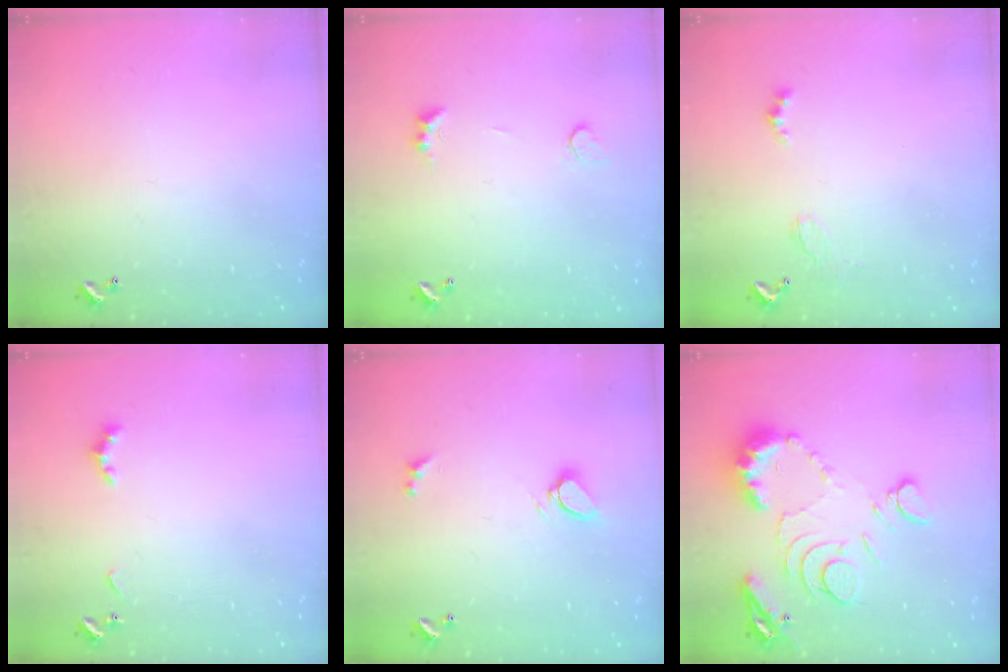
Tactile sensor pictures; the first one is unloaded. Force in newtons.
{"total": 2.7, "press": 2.6, "slide": 0.8}
{"total": 1.5, "press": 1.5, "slide": 0.5}
{"total": 2.9, "press": 2.8, "slide": 0.6}
{"total": 5.1, "press": 5.0, "slide": 0.8}
{"total": 12.8, "press": 12.7, "slide": 1.3}